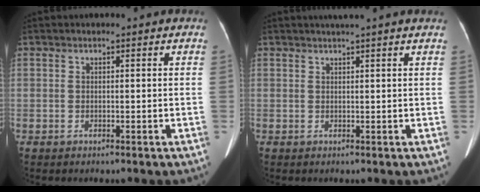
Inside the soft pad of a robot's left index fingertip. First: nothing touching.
{"total": 1.5, "force": [1.2, -0.4, 0.8], "torque": [-0.015, 0.005, 0.027]}